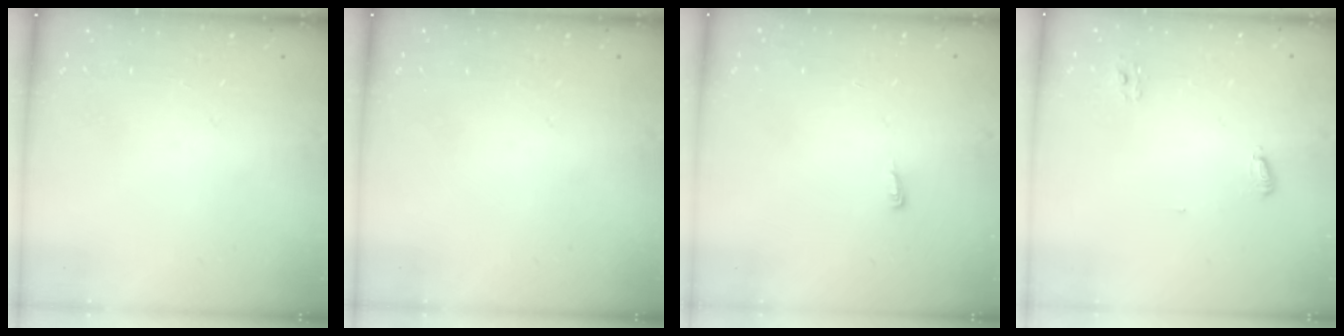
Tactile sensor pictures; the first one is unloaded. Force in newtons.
{"total": 0.0}
{"total": 3.3, "press": 3.3, "slide": 0.8}
{"total": 4.2, "press": 4.2, "slide": 0.3}